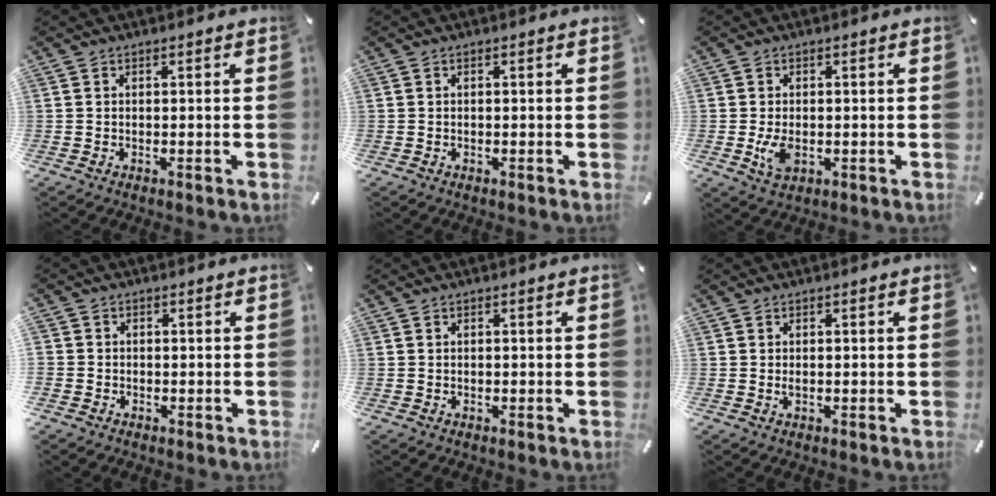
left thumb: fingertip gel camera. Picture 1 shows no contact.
{"total": 0.0}
{"total": 4.7, "force": [-0.7, 2.9, 3.6], "torque": [-0.090, -0.006, -0.015]}
{"total": 3.1, "force": [-0.3, 3.1, -0.4], "torque": [0.012, 0.008, -0.008]}
{"total": 0.0}
{"total": 0.7, "force": [0.0, 0.3, 0.6], "torque": [-0.013, 0.000, 0.000]}